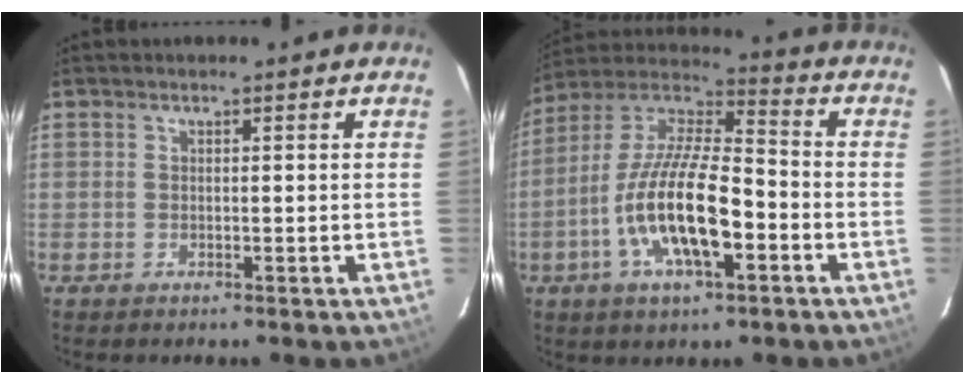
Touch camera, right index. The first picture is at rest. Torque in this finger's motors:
{"motor_torque": [1.35, -0.79, 1.05, 0.21]}